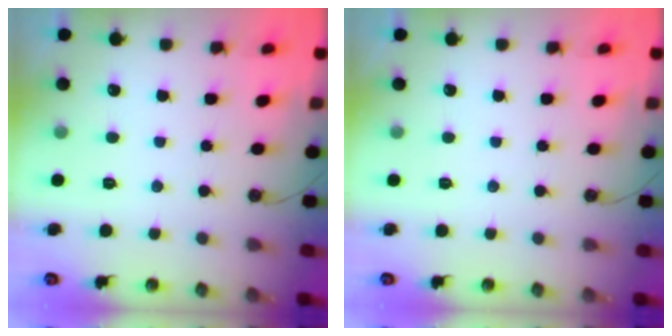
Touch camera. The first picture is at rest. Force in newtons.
{"total": 0.0}